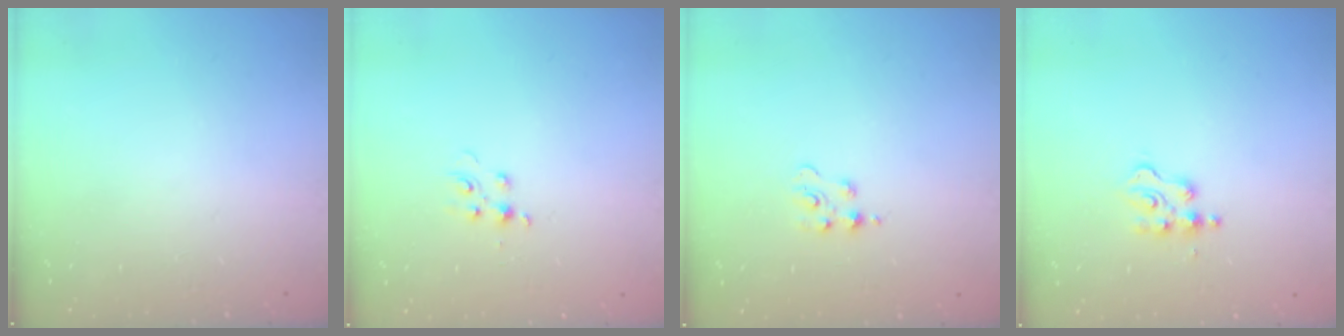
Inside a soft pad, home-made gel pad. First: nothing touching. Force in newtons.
{"total": 4.5, "press": 4.2, "slide": 1.4}
{"total": 2.3, "press": 2.3, "slide": 0.5}
{"total": 3.1, "press": 3.1, "slide": 0.5}